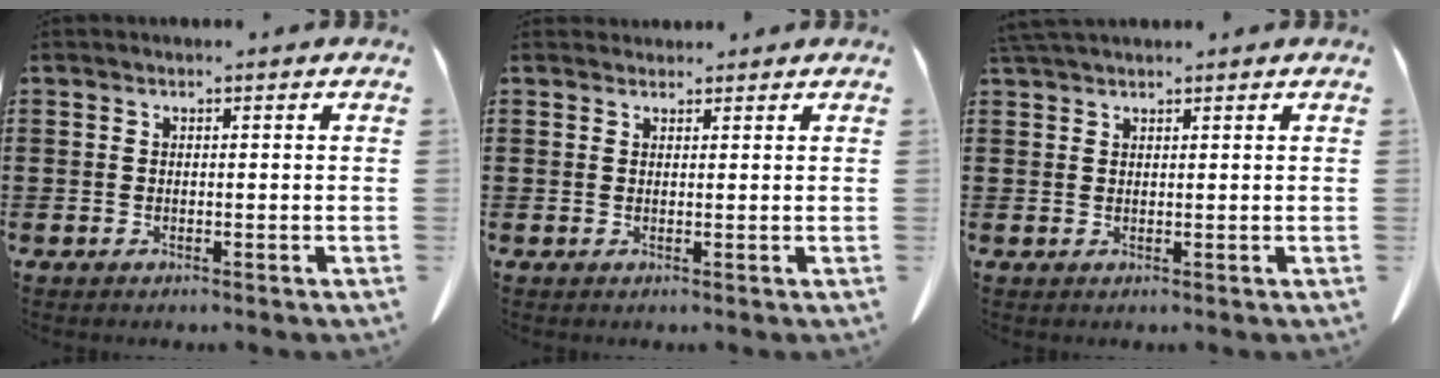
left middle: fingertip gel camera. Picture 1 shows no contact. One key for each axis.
{"total": 1.3, "fx": 1.3, "fy": 0.3, "fz": 0.0, "tx": -0.003, "ty": 0.000, "tz": 0.026}
{"total": 1.7, "fx": 1.6, "fy": 0.3, "fz": 0.7, "tx": -0.017, "ty": 0.000, "tz": 0.031}